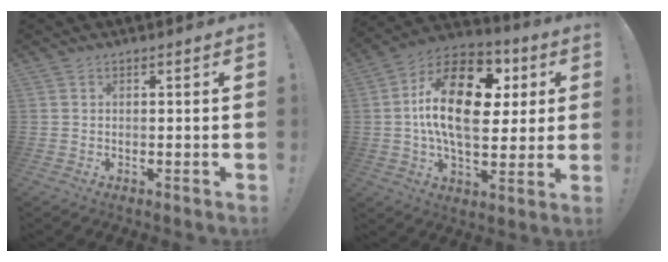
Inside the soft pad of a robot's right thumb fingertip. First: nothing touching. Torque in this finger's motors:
{"motor_torque": [1.51, 3.50, 1.48, -0.89, 0.14]}